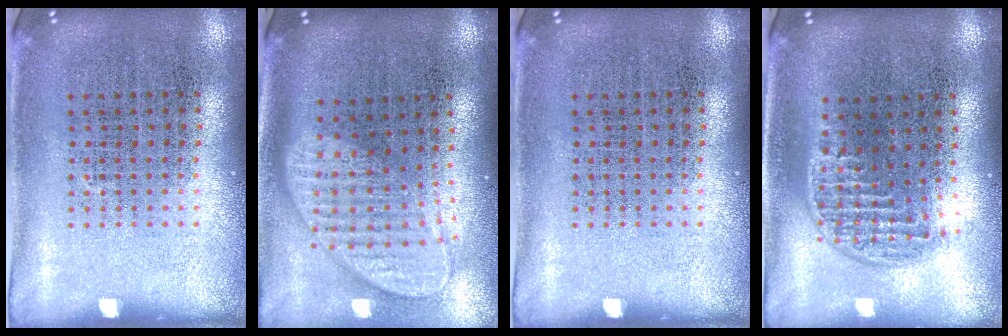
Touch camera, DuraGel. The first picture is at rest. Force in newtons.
{"total": 2.0, "press": 1.5, "slide": 1.3}
{"total": 0.0}
{"total": 1.2, "press": 1.0, "slide": 0.7}